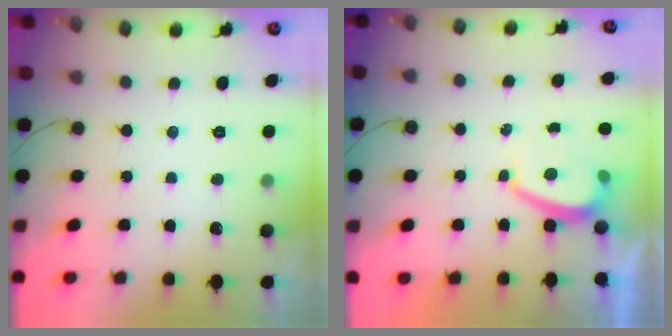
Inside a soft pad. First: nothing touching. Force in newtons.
{"total": 1.2, "press": 1.1, "slide": 0.5}